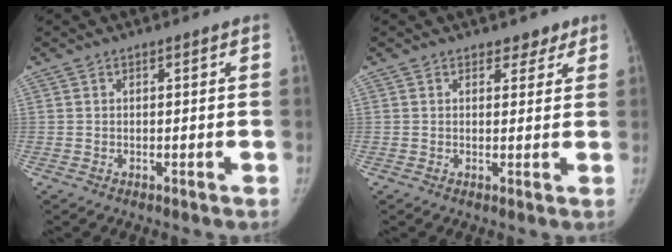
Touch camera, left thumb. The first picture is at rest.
{"total": 2.7, "force": [1.9, 1.7, 0.8], "torque": [0.014, -0.009, 0.022]}